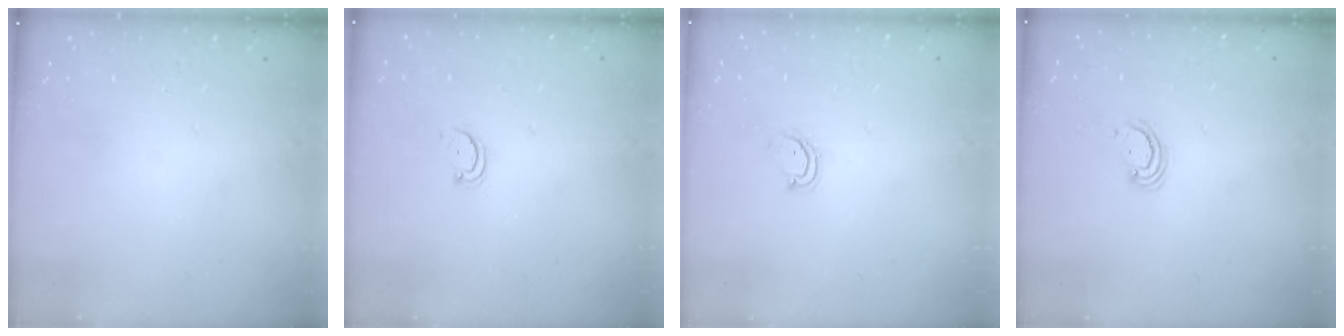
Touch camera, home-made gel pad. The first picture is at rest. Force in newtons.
{"total": 2.5, "press": 2.4, "slide": 0.5}
{"total": 3.6, "press": 3.6, "slide": 0.2}
{"total": 2.9, "press": 2.8, "slide": 0.3}